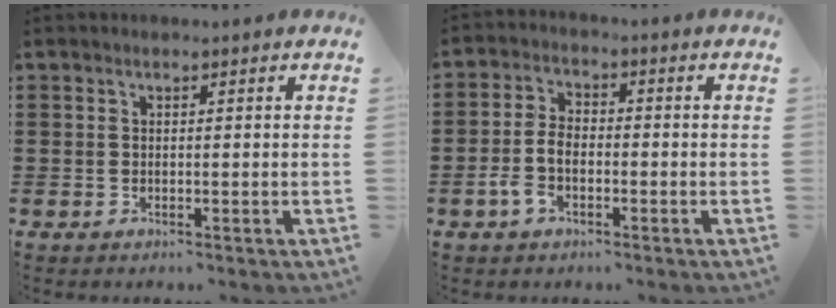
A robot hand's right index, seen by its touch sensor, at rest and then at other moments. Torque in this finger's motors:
{"motor_torque": [2.14, 0.00, 0.35, 0.12]}